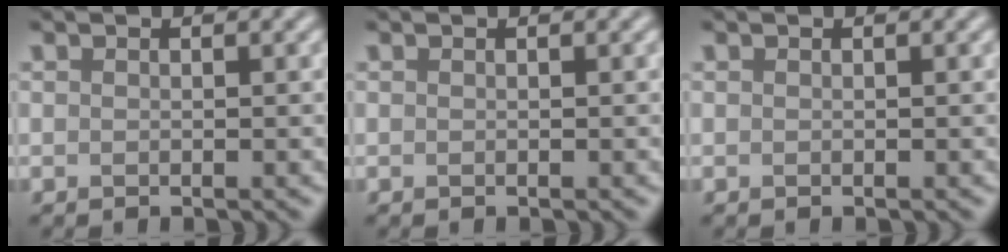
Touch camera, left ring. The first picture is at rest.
{"total": 0.0}
{"total": 0.0}